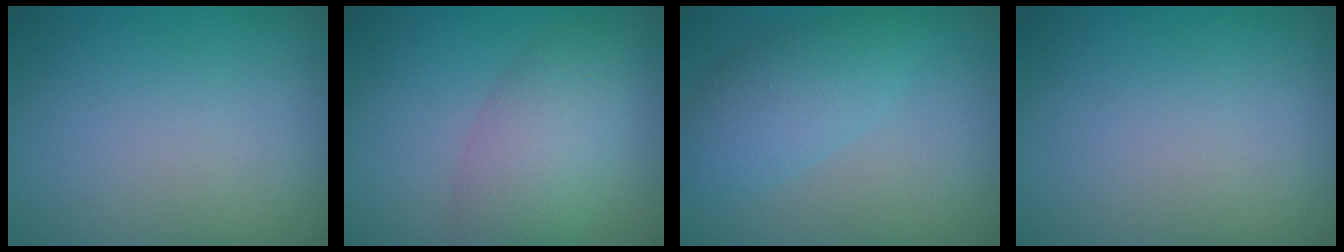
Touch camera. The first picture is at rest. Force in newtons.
{"total": 4.6, "press": 4.6, "slide": 0.3}
{"total": 3.8, "press": 3.8, "slide": 0.2}
{"total": 0.0}